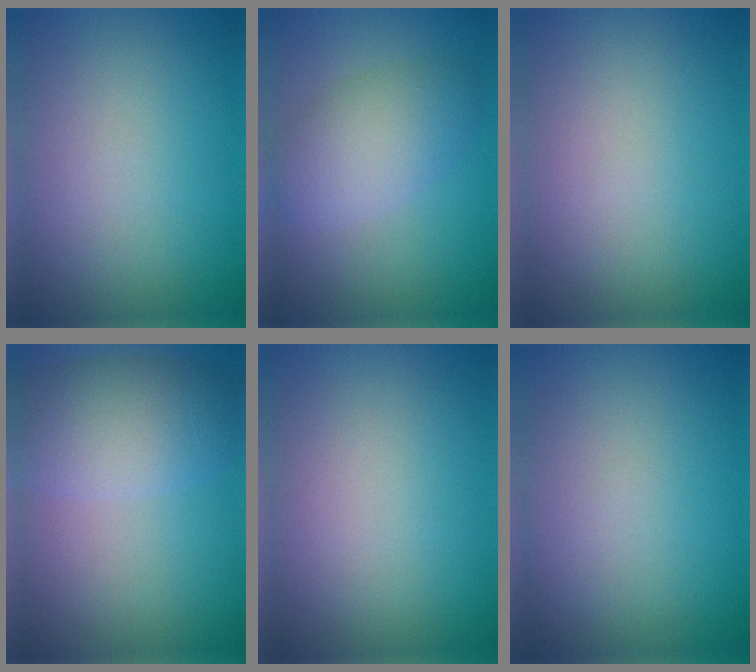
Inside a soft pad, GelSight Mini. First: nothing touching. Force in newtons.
{"total": 4.5, "press": 4.5, "slide": 0.2}
{"total": 0.0}
{"total": 5.6, "press": 5.6, "slide": 0.2}
{"total": 0.0}
{"total": 0.0}